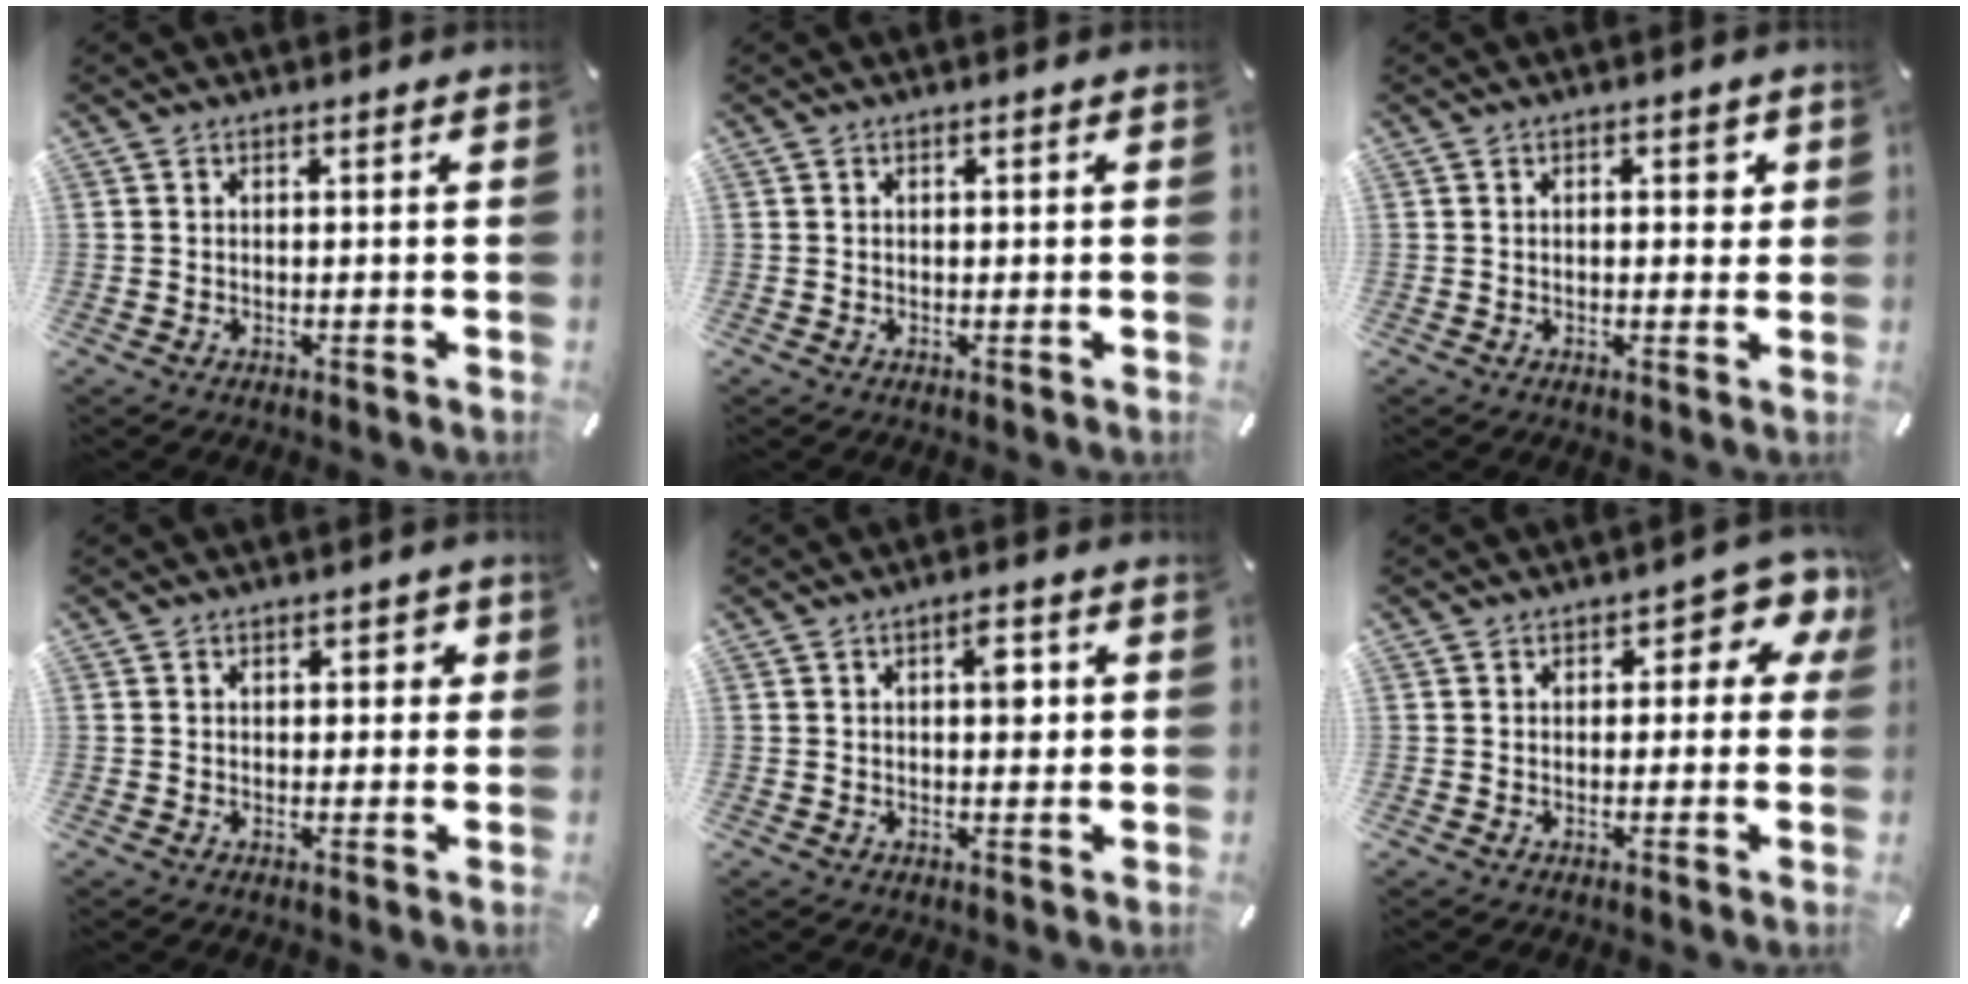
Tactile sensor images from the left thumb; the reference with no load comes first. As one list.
[{"total": 0.6, "force": [0.0, 0.5, 0.3], "torque": [-0.007, 0.003, -0.001]}, {"total": 2.3, "force": [0.5, 1.5, 1.7], "torque": [-0.012, 0.000, 0.001]}, {"total": 2.1, "force": [0.2, 1.6, 1.3], "torque": [-0.011, 0.002, -0.004]}, {"total": 4.6, "force": [1.1, 2.3, 3.9], "torque": [-0.040, -0.008, 0.007]}, {"total": 5.7, "force": [2.1, 3.5, 4.1], "torque": [-0.036, -0.008, 0.028]}]